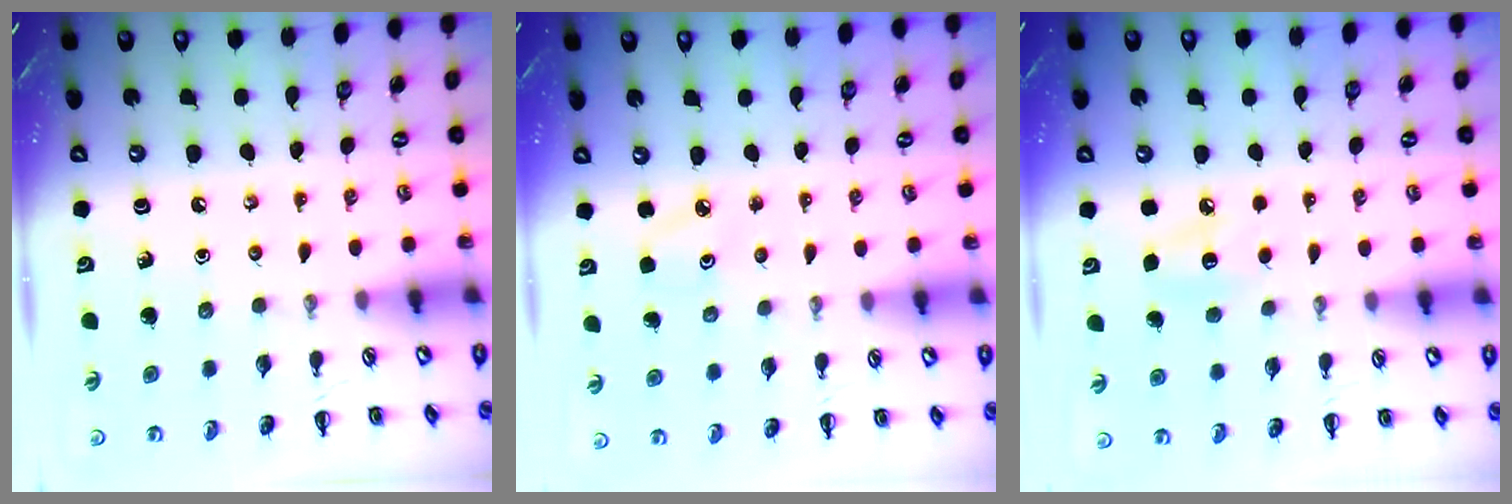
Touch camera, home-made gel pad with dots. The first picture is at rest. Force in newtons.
{"total": 3.4, "press": 3.2, "slide": 1.0}
{"total": 6.9, "press": 6.7, "slide": 1.7}